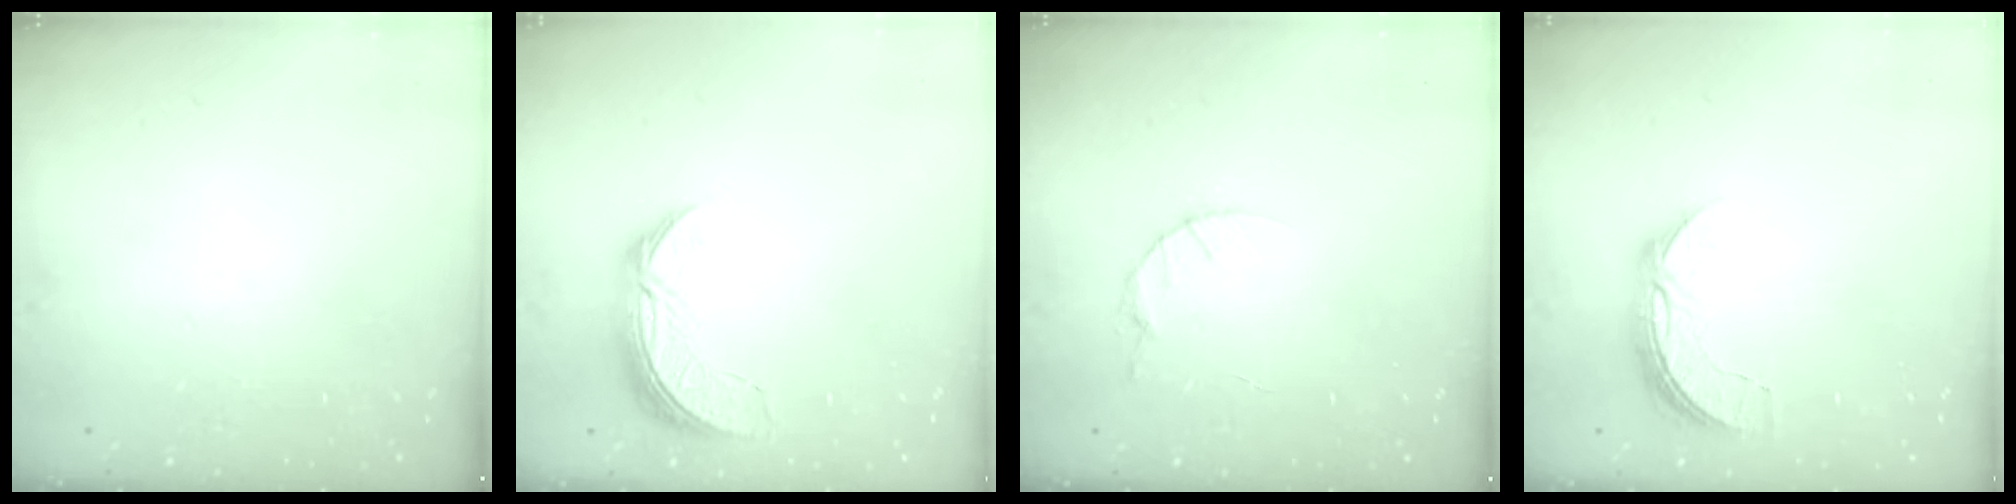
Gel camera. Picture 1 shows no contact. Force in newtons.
{"total": 7.8, "press": 7.8, "slide": 0.5}
{"total": 4.1, "press": 4.1, "slide": 0.5}
{"total": 7.2, "press": 7.2, "slide": 0.6}